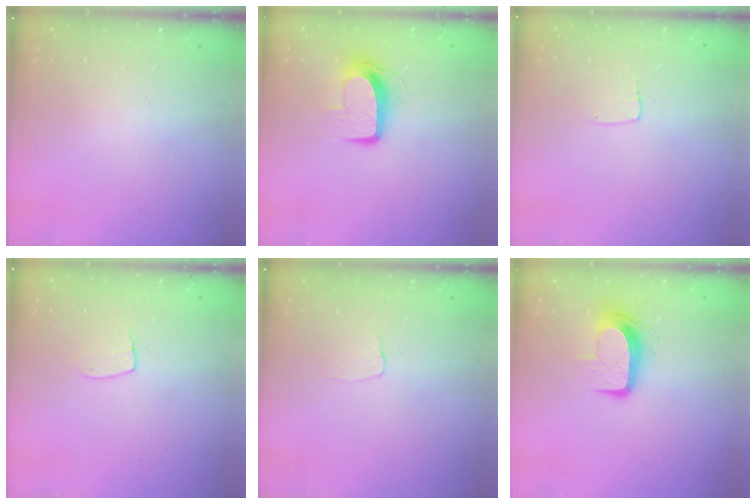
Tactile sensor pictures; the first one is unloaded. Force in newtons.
{"total": 9.6, "press": 9.6, "slide": 0.3}
{"total": 3.8, "press": 3.8, "slide": 0.1}
{"total": 5.6, "press": 5.5, "slide": 0.4}
{"total": 2.9, "press": 2.8, "slide": 0.3}
{"total": 10.1, "press": 10.1, "slide": 0.9}